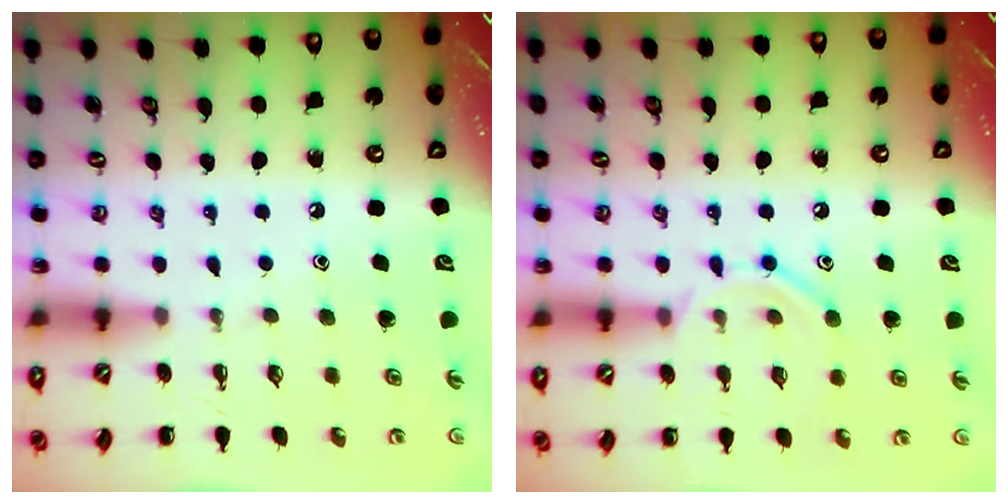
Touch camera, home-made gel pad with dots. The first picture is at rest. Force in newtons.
{"total": 9.6, "press": 9.5, "slide": 1.4}